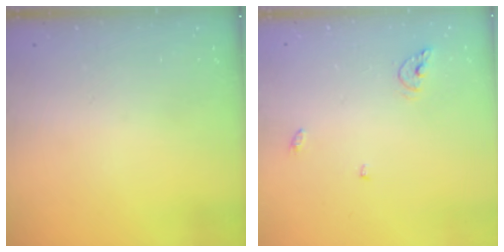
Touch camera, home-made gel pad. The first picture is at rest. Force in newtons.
{"total": 6.1, "press": 6.1, "slide": 0.6}